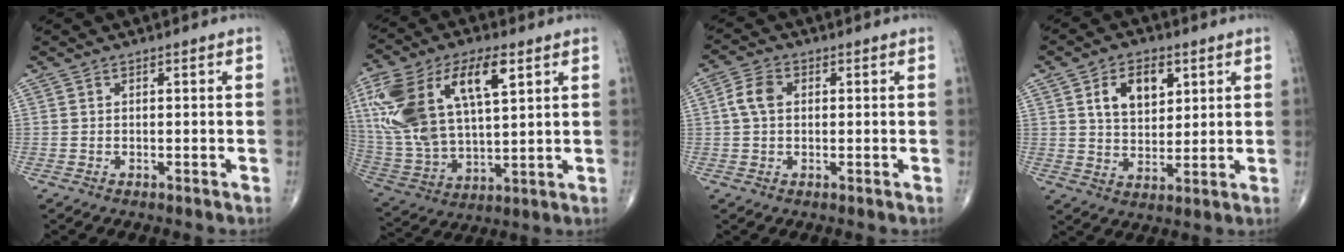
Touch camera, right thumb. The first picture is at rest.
{"total": 23.4, "force": [8.4, 11.1, 18.8], "torque": [-0.386, 0.000, 0.162]}
{"total": 4.5, "force": [0.6, 3.1, 3.1], "torque": [-0.066, 0.011, 0.007]}
{"total": 9.2, "force": [3.7, 5.8, 6.2], "torque": [-0.075, -0.016, 0.065]}